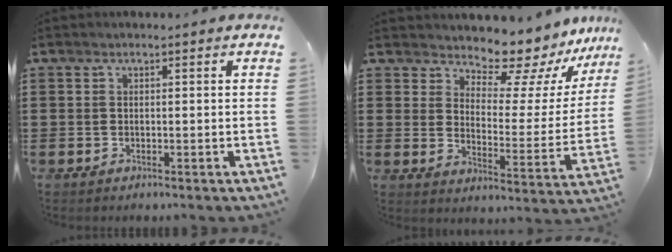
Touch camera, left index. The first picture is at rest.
{"total": 9.1, "force": [8.6, 2.0, 2.2], "torque": [-0.052, -0.076, 0.148]}